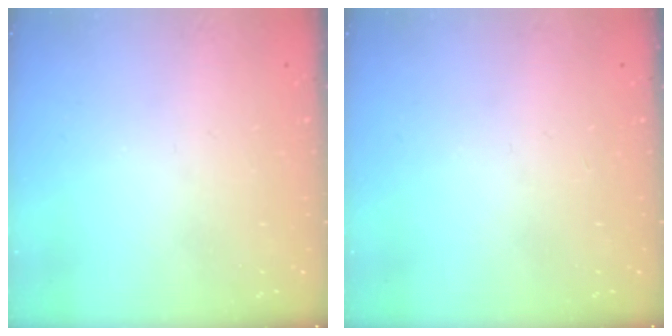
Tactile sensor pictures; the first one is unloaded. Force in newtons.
{"total": 0.0}